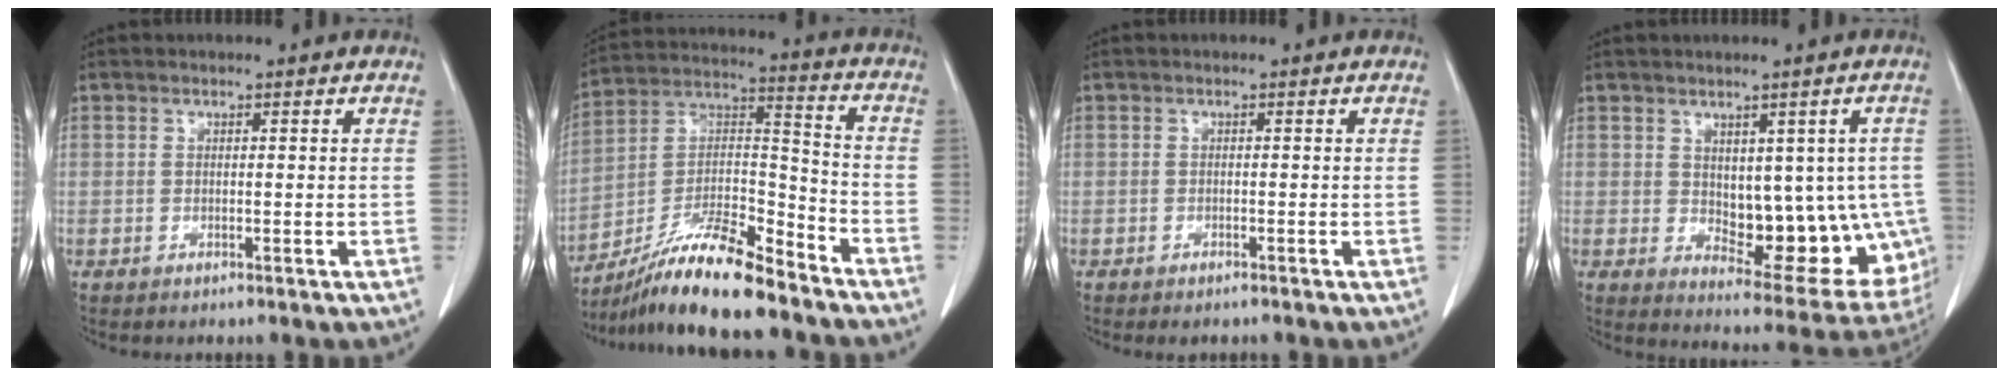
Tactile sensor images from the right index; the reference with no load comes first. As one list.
[{"total": 15.7, "force": [-12.9, 1.9, 8.8], "torque": [-0.159, 0.009, -0.228]}, {"total": 1.4, "force": [-1.1, 0.5, 0.6], "torque": [-0.010, -0.002, -0.012]}, {"total": 13.9, "force": [-0.7, 7.3, 11.8], "torque": [-0.124, 0.005, 0.011]}]